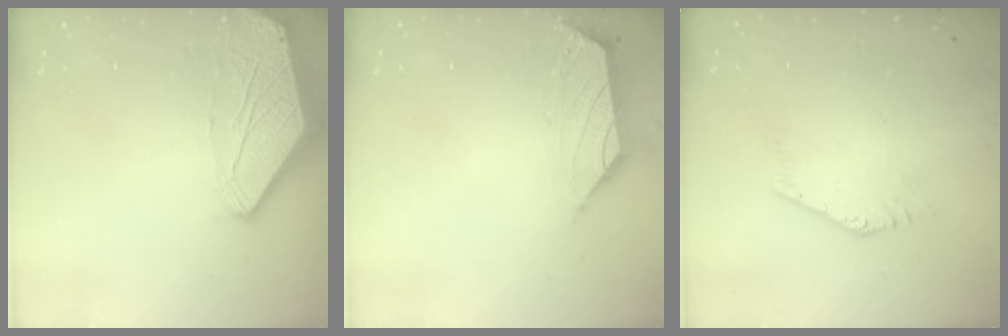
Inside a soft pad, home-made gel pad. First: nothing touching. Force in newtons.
{"total": 1.6, "press": 1.4, "slide": 0.6}
{"total": 1.4, "press": 1.4, "slide": 0.4}